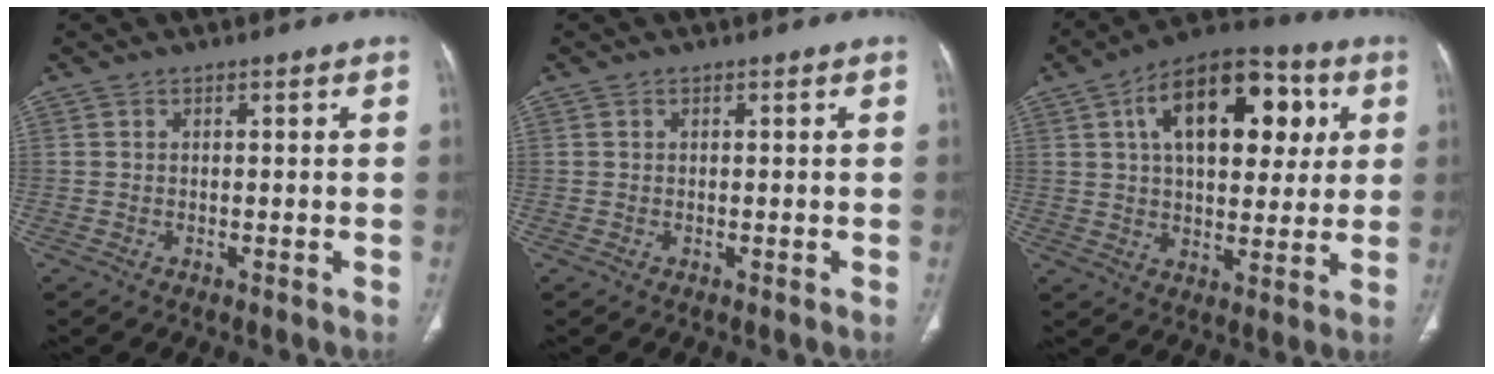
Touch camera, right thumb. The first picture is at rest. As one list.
[{"total": 0.0}, {"total": 20.5, "force": [6.2, 11.3, 16.0], "torque": [-0.204, 0.007, 0.089]}]